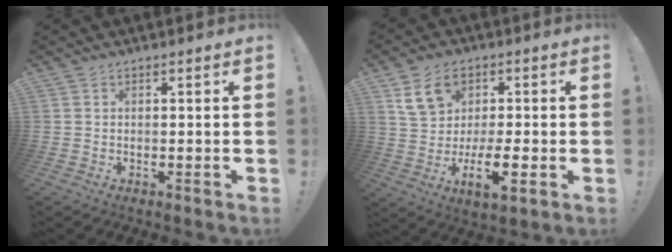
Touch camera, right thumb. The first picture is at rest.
{"total": 11.5, "force": [0.5, 7.2, 8.9], "torque": [-0.149, 0.005, 0.012]}